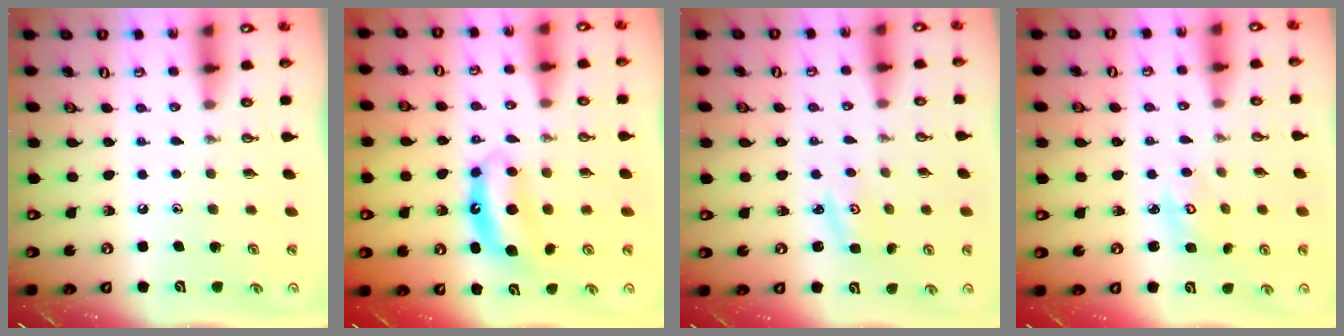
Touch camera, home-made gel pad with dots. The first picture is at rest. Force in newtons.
{"total": 7.5, "press": 7.5, "slide": 0.4}
{"total": 1.8, "press": 1.8, "slide": 0.0}
{"total": 3.5, "press": 3.5, "slide": 0.1}